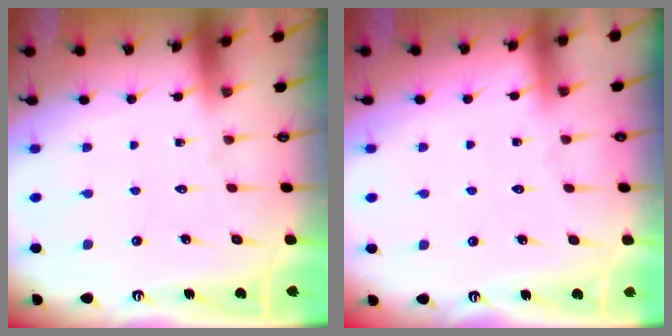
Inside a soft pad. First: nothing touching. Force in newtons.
{"total": 2.3, "press": 2.3, "slide": 0.4}